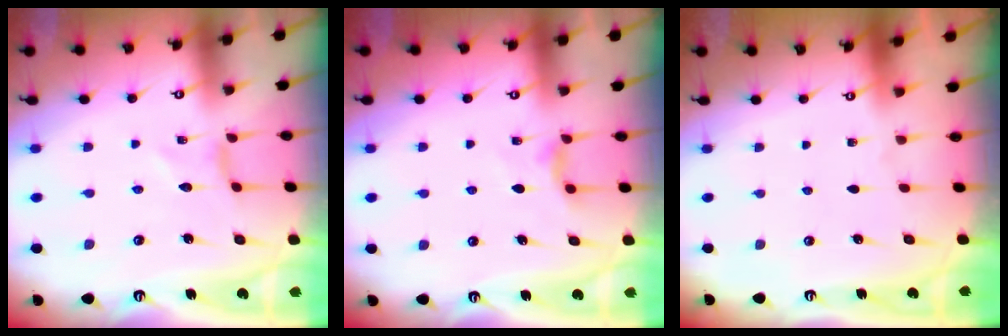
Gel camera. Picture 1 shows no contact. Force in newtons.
{"total": 5.2, "press": 5.1, "slide": 0.6}
{"total": 0.0}